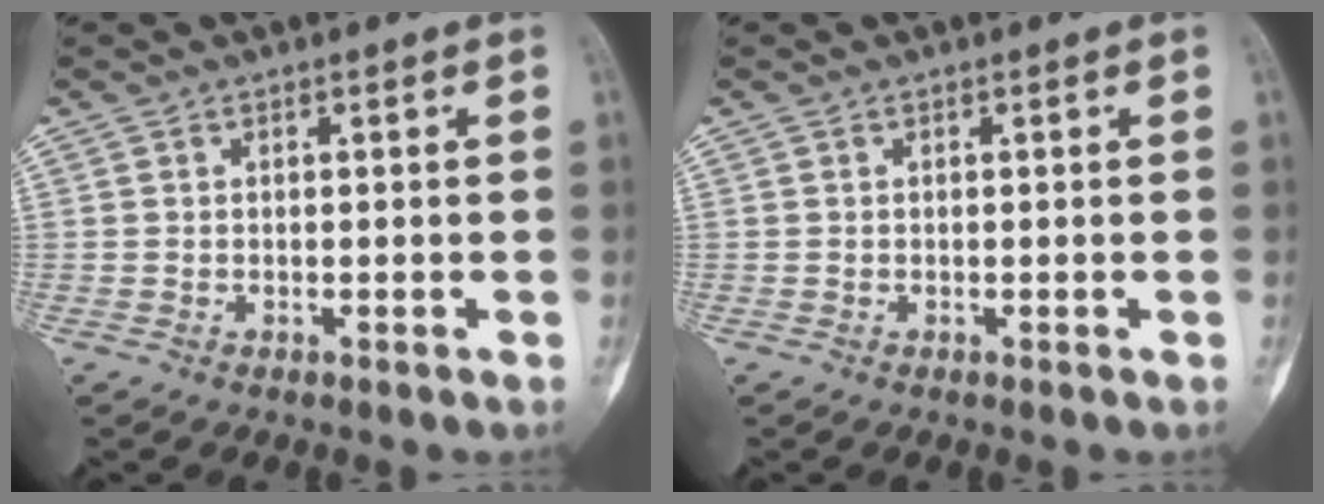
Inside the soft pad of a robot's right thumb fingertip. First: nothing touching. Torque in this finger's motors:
{"motor_torque": [0.00, 0.00, 0.01, 0.02, -0.01]}